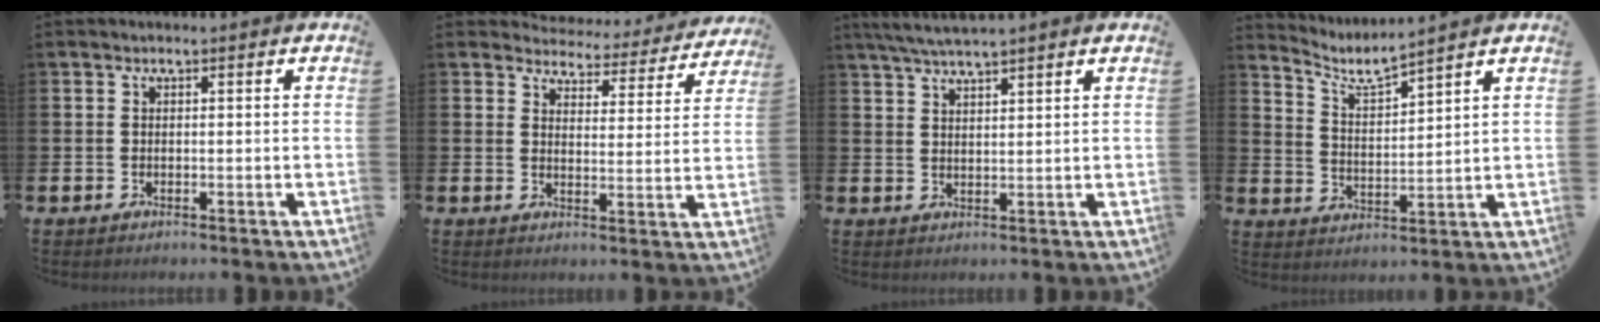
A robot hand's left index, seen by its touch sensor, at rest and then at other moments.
{"total": 4.3, "force": [4.2, 0.9, 0.1], "torque": [-0.014, -0.041, 0.067]}
{"total": 4.0, "force": [3.7, -0.1, 1.5], "torque": [-0.044, -0.005, 0.069]}
{"total": 4.7, "force": [4.4, 0.4, 1.6], "torque": [-0.054, -0.023, 0.074]}